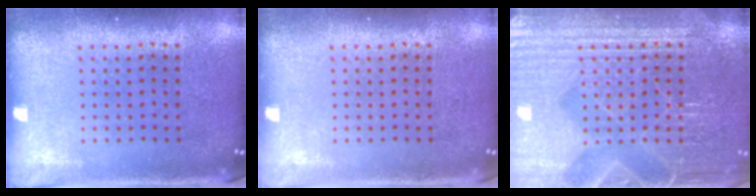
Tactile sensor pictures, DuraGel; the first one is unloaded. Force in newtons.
{"total": 0.0}
{"total": 4.5, "press": 4.5, "slide": 0.5}